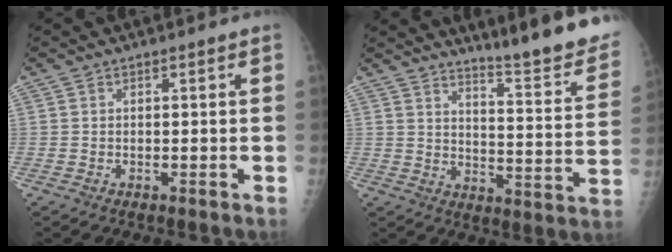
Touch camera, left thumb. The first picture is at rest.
{"total": 16.5, "force": [14.4, 0.8, 8.0], "torque": [-0.095, -0.133, 0.193]}